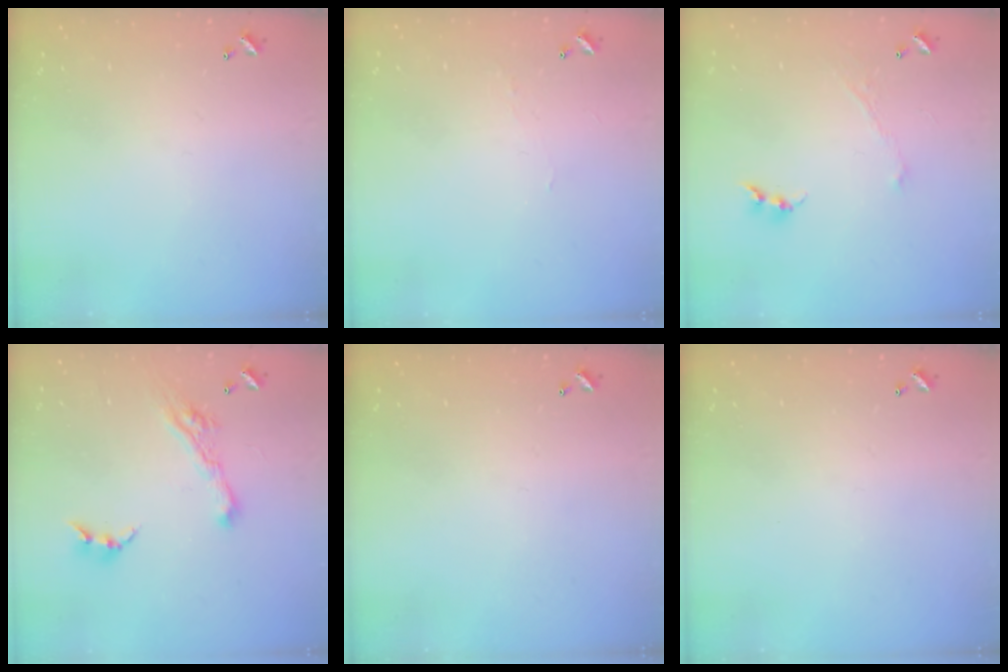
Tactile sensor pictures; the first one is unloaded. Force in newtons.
{"total": 1.2, "press": 1.1, "slide": 0.3}
{"total": 1.0, "press": 0.9, "slide": 0.4}
{"total": 7.7, "press": 7.7, "slide": 1.0}
{"total": 0.0}
{"total": 0.0}